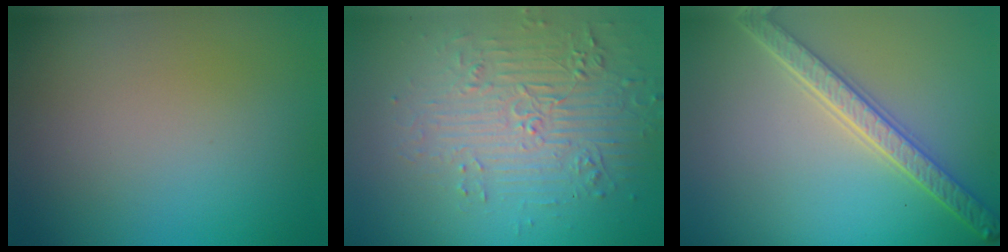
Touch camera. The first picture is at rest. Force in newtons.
{"total": 4.2, "press": 3.8, "slide": 1.8}
{"total": 4.6, "press": 3.7, "slide": 2.7}